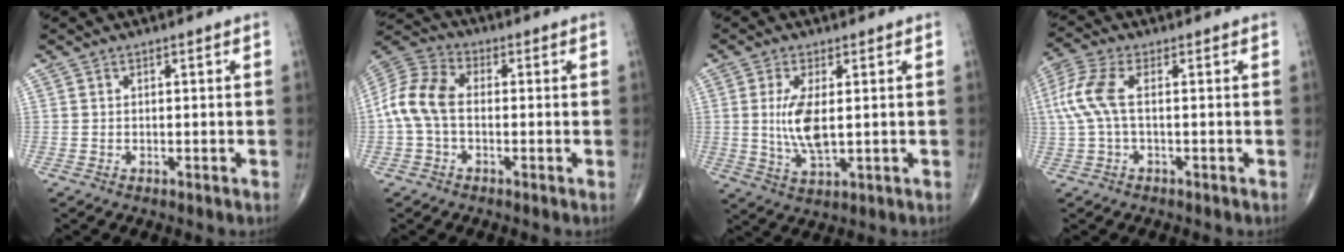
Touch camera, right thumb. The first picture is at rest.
{"total": 9.8, "force": [-0.8, 6.2, 7.5], "torque": [-0.157, 0.028, -0.028]}
{"total": 7.6, "force": [0.7, 2.8, 7.0], "torque": [-0.147, -0.016, 0.019]}
{"total": 7.7, "force": [0.5, 3.1, 7.1], "torque": [-0.197, 0.021, 0.009]}